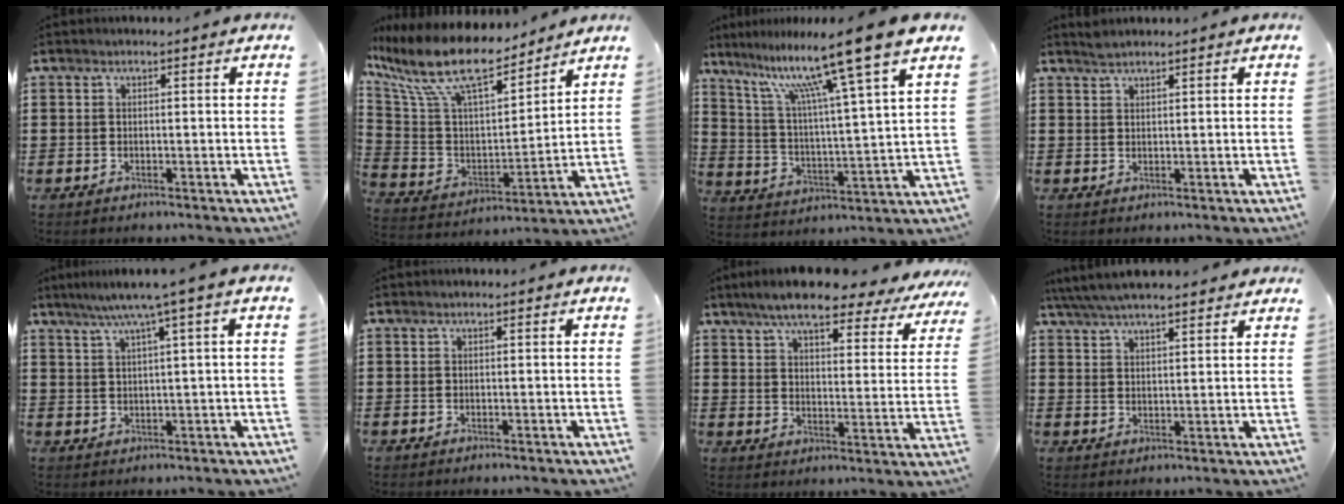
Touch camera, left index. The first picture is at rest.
{"total": 13.3, "force": [10.2, 3.2, 7.9], "torque": [-0.205, -0.061, 0.173]}
{"total": 13.3, "force": [10.2, -0.6, 8.5], "torque": [-0.175, -0.068, 0.157]}
{"total": 1.5, "force": [1.4, 0.2, 0.4], "torque": [-0.009, -0.001, 0.028]}
{"total": 4.6, "force": [2.2, -0.6, 4.0], "torque": [-0.081, -0.004, 0.034]}
{"total": 0.0}
{"total": 8.3, "force": [7.2, 1.2, 3.9], "torque": [-0.090, -0.037, 0.123]}
{"total": 5.1, "force": [4.8, 0.6, 1.8], "torque": [-0.050, -0.009, 0.087]}